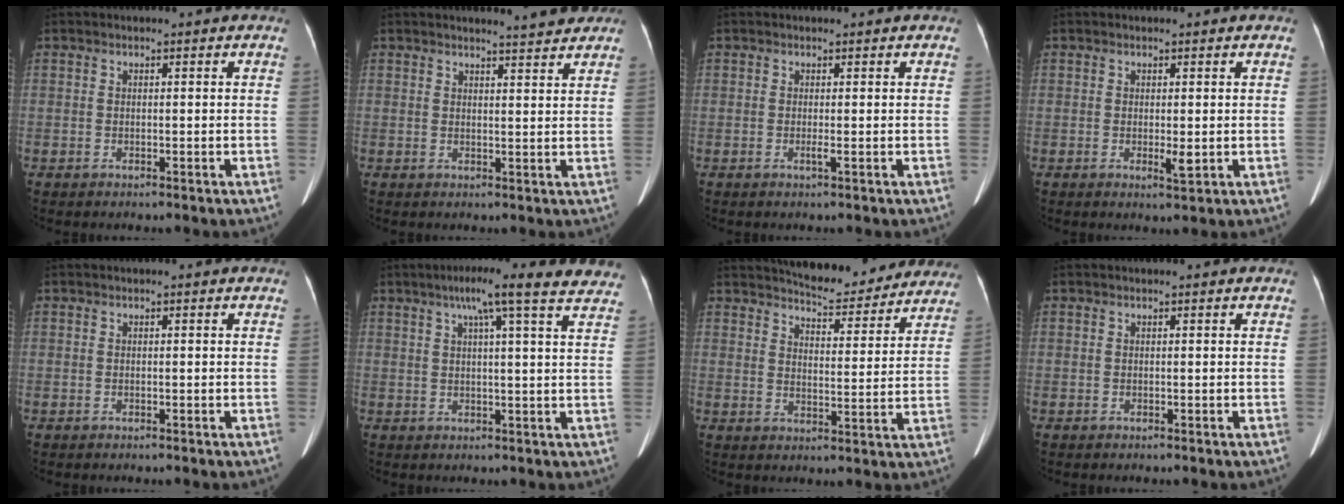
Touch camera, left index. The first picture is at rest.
{"total": 4.3, "force": [4.2, 0.1, 1.1], "torque": [-0.027, -0.004, 0.050]}
{"total": 0.9, "force": [0.3, -0.1, 0.8], "torque": [-0.019, 0.005, 0.005]}
{"total": 1.9, "force": [0.3, 0.5, 1.8], "torque": [-0.028, -0.004, 0.008]}
{"total": 0.0}
{"total": 15.3, "force": [12.3, 0.3, 9.1], "torque": [-0.133, 0.022, 0.141]}
{"total": 14.9, "force": [14.0, 3.0, 4.2], "torque": [-0.045, -0.011, 0.172]}
{"total": 0.0}